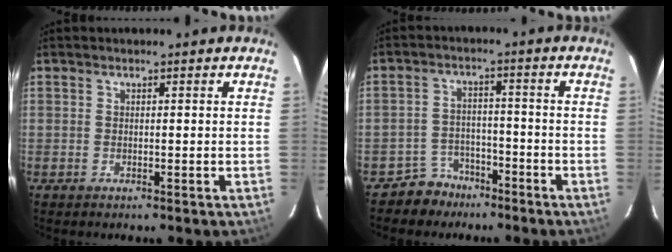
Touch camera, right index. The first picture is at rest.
{"total": 5.9, "force": [-4.5, 3.8, 0.2], "torque": [-0.017, 0.024, -0.072]}